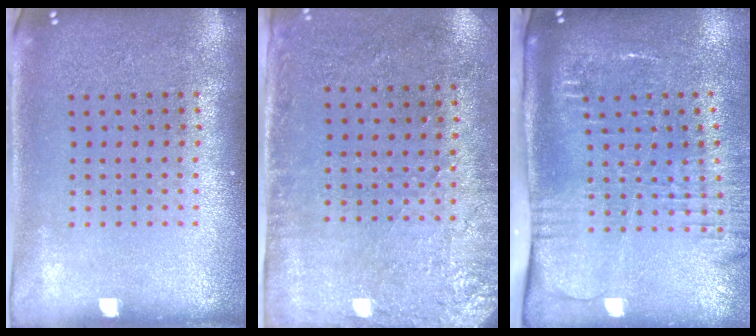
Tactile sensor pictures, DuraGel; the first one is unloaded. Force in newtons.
{"total": 2.8, "press": 2.3, "slide": 1.6}
{"total": 2.7, "press": 2.0, "slide": 1.8}